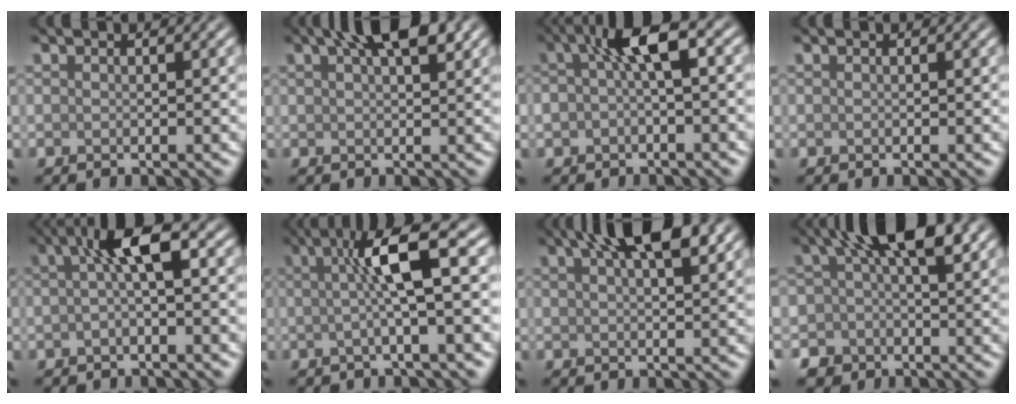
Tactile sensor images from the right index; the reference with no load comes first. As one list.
[{"total": 5.3, "force": [2.9, 2.0, 4.0], "torque": [-0.058, 0.013, 0.044]}, {"total": 4.7, "force": [0.4, 2.0, 4.3], "torque": [-0.070, 0.018, -0.003]}, {"total": 0.0}, {"total": 4.2, "force": [0.4, 1.0, 4.1], "torque": [-0.069, 0.019, -0.001]}, {"total": 6.2, "force": [0.8, 1.0, 6.0], "torque": [-0.099, 0.018, 0.006]}, {"total": 6.7, "force": [3.8, 2.2, 5.0], "torque": [-0.070, 0.021, 0.051]}, {"total": 7.3, "force": [-0.2, 4.9, 5.4], "torque": [-0.078, 0.005, -0.021]}]